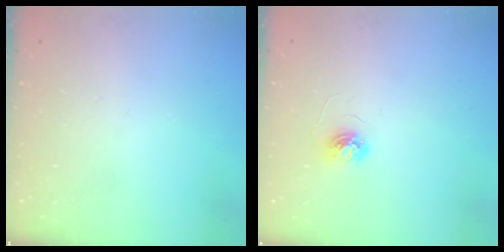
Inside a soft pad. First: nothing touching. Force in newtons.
{"total": 3.7, "press": 3.7, "slide": 0.3}